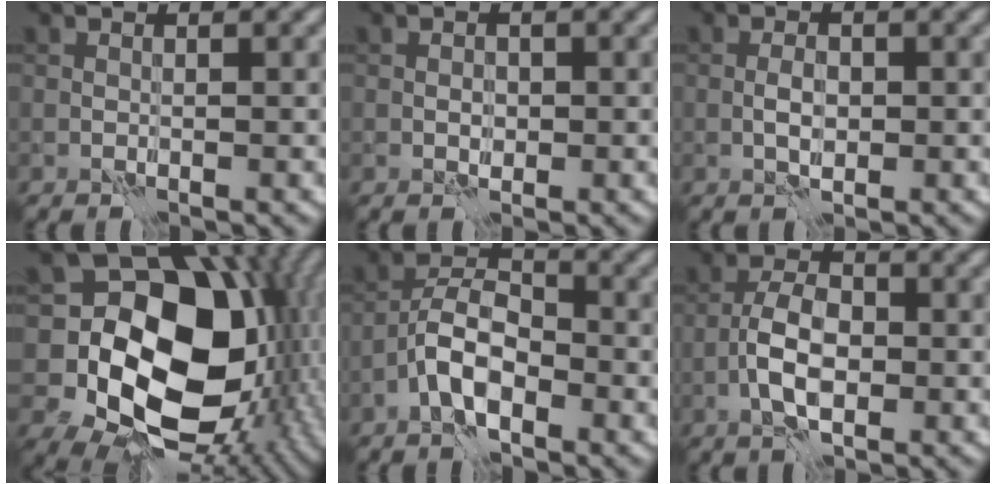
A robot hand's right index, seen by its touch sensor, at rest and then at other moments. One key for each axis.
{"total": 1.2, "fx": -0.3, "fy": 1.0, "fz": 0.7, "tx": -0.009, "ty": -0.002, "tz": -0.005}
{"total": 1.8, "fx": -0.4, "fy": 1.0, "fz": 1.4, "tx": -0.024, "ty": 0.000, "tz": -0.008}
{"total": 18.1, "fx": -1.1, "fy": 14.1, "fz": 11.4, "tx": -0.159, "ty": -0.020, "tz": -0.012}
{"total": 5.0, "fx": -2.8, "fy": 2.3, "fz": 3.5, "tx": -0.056, "ty": 0.010, "tz": -0.057}
{"total": 4.7, "fx": -1.6, "fy": 2.4, "fz": 3.7, "tx": -0.068, "ty": 0.004, "tz": -0.033}